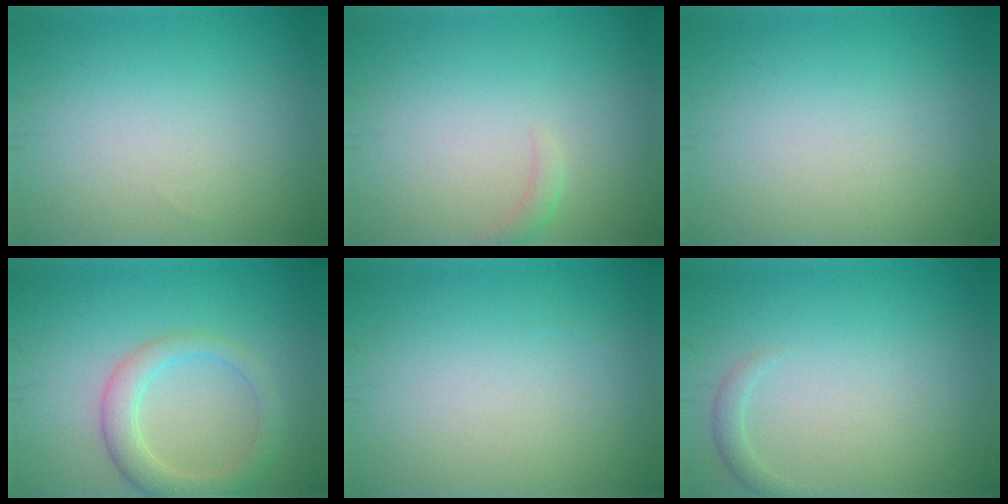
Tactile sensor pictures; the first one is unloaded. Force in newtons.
{"total": 1.0, "press": 0.9, "slide": 0.2}
{"total": 0.0}
{"total": 3.6, "press": 3.5, "slide": 0.2}
{"total": 0.0}
{"total": 1.1, "press": 1.1, "slide": 0.0}